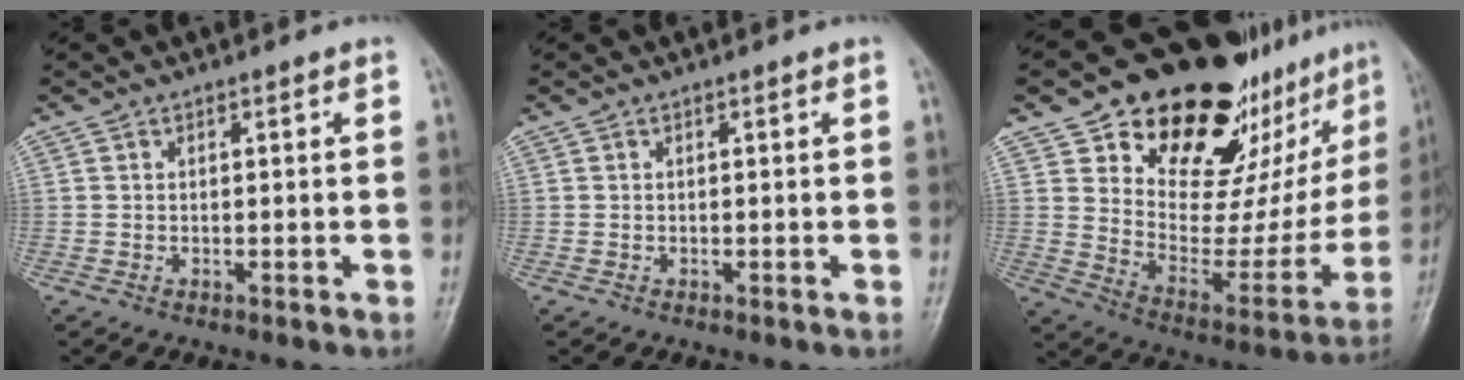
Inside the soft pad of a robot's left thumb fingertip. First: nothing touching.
{"total": 0.0}
{"total": 29.7, "force": [18.8, 14.8, 17.6], "torque": [-0.205, -0.078, 0.282]}